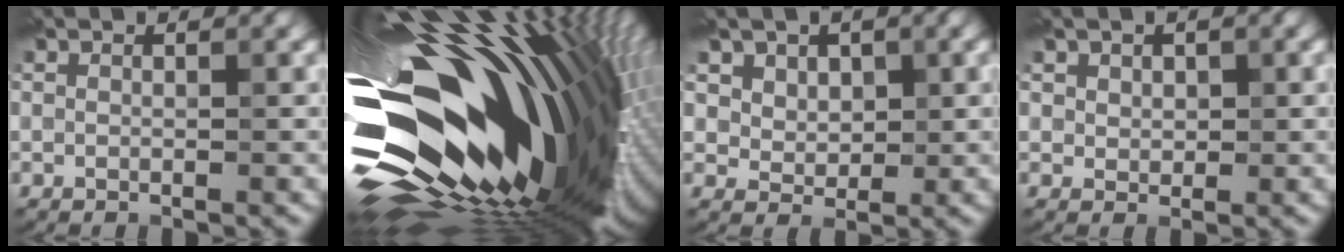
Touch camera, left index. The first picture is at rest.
{"total": 20.9, "force": [-0.6, 10.9, 17.8], "torque": [-0.307, -0.033, -0.023]}
{"total": 4.2, "force": [2.5, 3.0, 1.6], "torque": [-0.051, -0.015, 0.060]}
{"total": 1.8, "force": [1.1, 1.3, 0.6], "torque": [-0.014, -0.004, 0.024]}